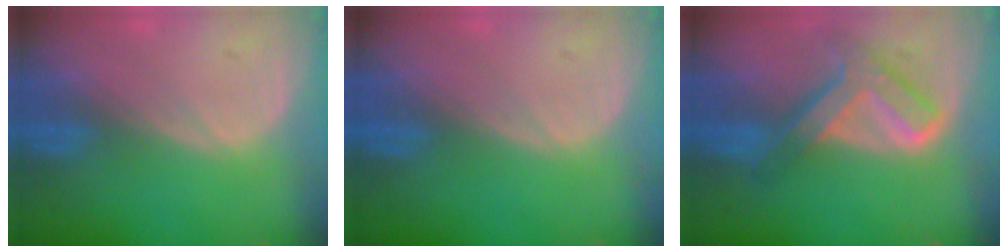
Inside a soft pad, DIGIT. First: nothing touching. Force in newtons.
{"total": 0.0}
{"total": 7.8, "press": 6.6, "slide": 4.2}